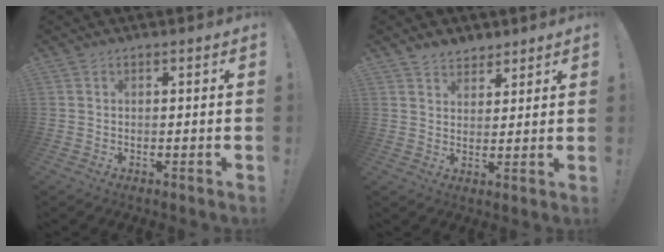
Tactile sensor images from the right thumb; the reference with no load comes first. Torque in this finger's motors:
{"motor_torque": [0.23, 0.26, 0.03, -0.03, 0.00]}